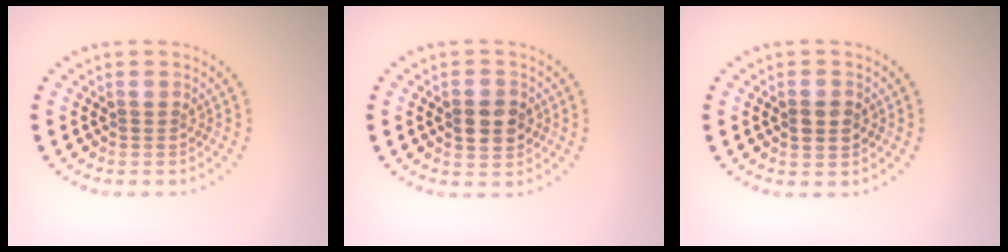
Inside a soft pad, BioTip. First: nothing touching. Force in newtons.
{"total": 3.2, "press": 3.2, "slide": 0.2}
{"total": 2.4, "press": 2.4, "slide": 0.1}